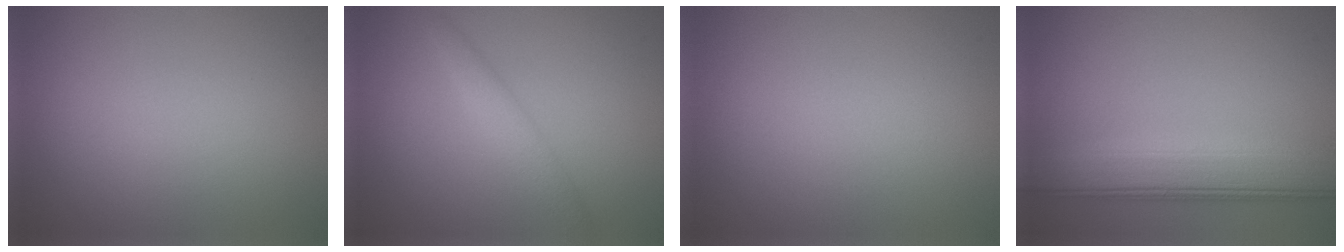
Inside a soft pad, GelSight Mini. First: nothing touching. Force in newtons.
{"total": 2.3, "press": 2.3, "slide": 0.0}
{"total": 0.0}
{"total": 6.9, "press": 6.9, "slide": 0.8}